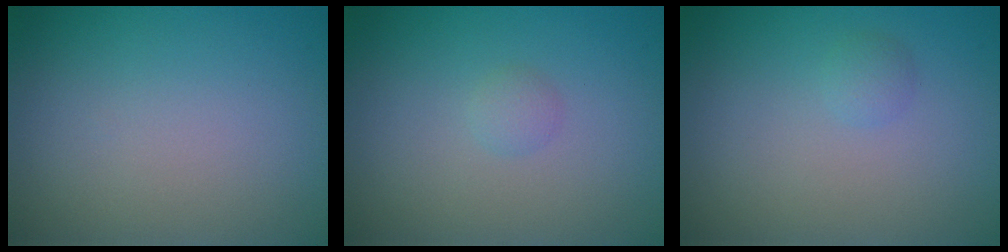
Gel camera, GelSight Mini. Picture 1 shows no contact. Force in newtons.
{"total": 0.8, "press": 0.8, "slide": 0.1}
{"total": 0.9, "press": 0.8, "slide": 0.0}